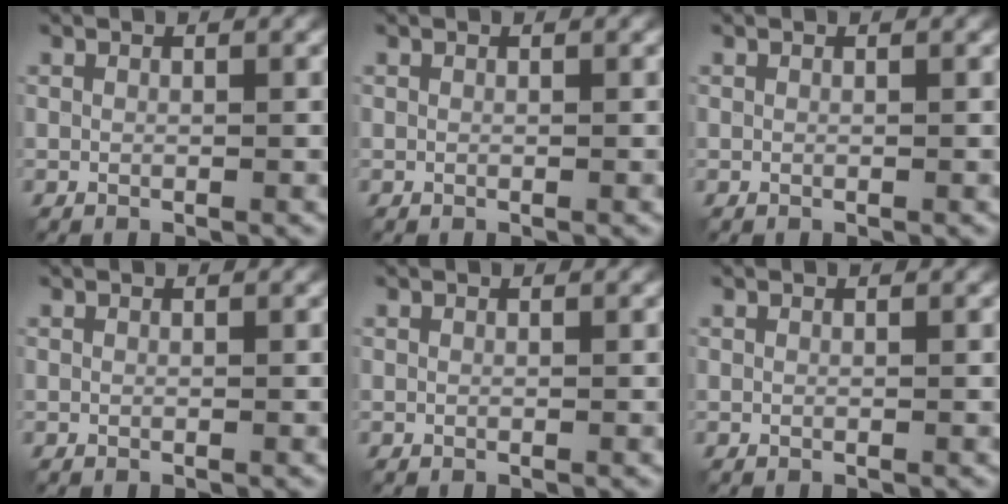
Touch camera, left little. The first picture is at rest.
{"total": 0.0}
{"total": 0.0}
{"total": 0.0}
{"total": 0.0}
{"total": 0.0}